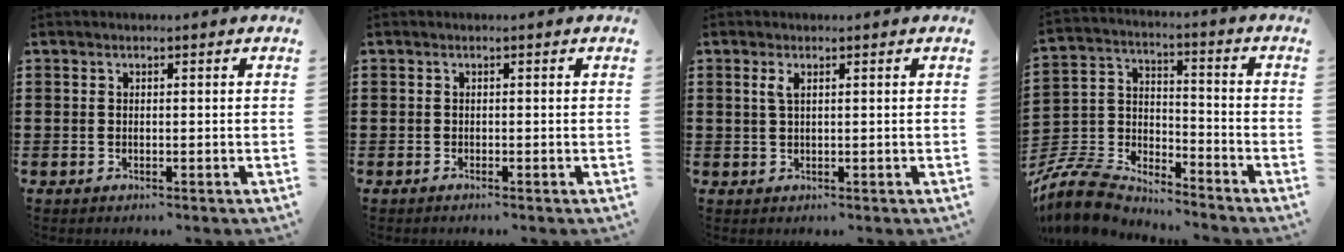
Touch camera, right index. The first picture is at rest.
{"total": 0.5, "force": [-0.5, -0.1, 0.1], "torque": [-0.003, -0.003, -0.009]}
{"total": 1.6, "force": [0.5, 0.5, 1.4], "torque": [-0.030, 0.004, 0.008]}
{"total": 8.8, "force": [-8.2, 2.4, 2.1], "torque": [-0.079, 0.003, -0.171]}